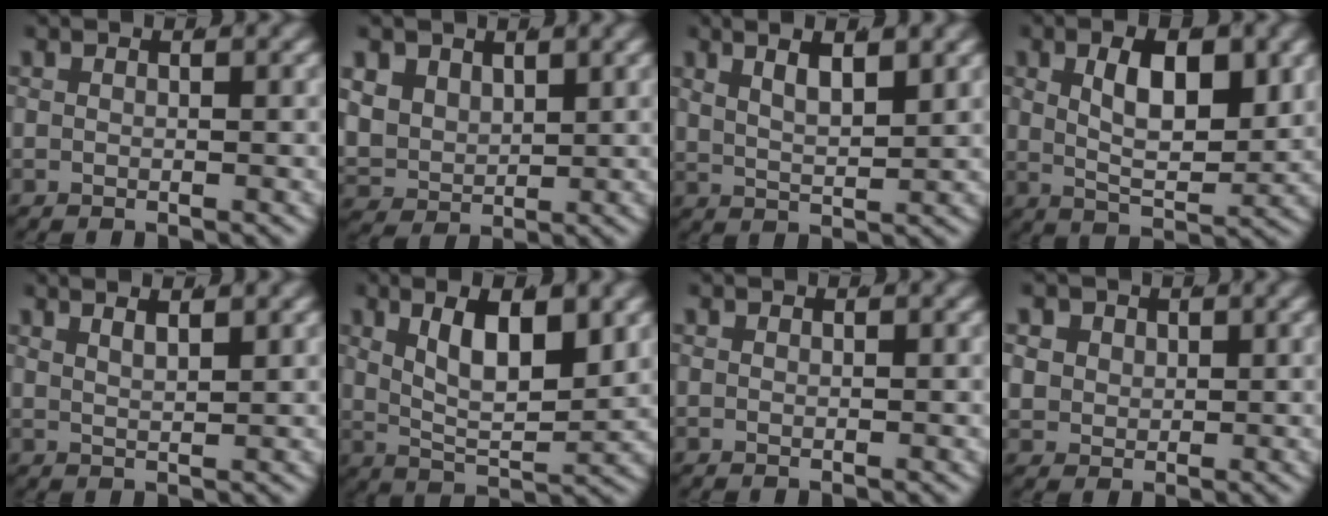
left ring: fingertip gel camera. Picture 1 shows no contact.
{"total": 6.6, "force": [0.4, 6.0, 2.7], "torque": [-0.103, -0.034, 0.011]}
{"total": 5.9, "force": [2.2, 3.8, 3.9], "torque": [-0.062, 0.008, 0.023]}
{"total": 5.9, "force": [0.7, 3.1, 5.0], "torque": [-0.085, -0.018, 0.012]}
{"total": 4.0, "force": [2.2, 2.1, 2.5], "torque": [-0.034, 0.007, 0.029]}
{"total": 7.9, "force": [1.6, 4.7, 6.1], "torque": [-0.118, -0.020, 0.028]}
{"total": 0.0}
{"total": 4.1, "force": [0.2, 3.9, 1.4], "torque": [-0.058, -0.021, 0.010]}